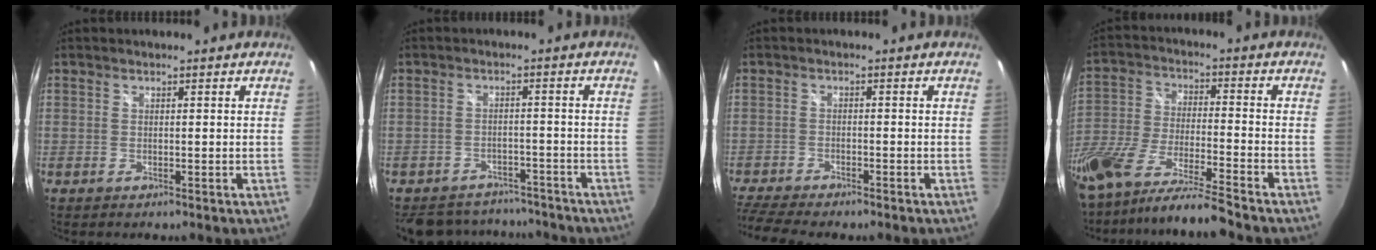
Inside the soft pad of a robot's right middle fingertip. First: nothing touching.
{"total": 14.3, "force": [-12.1, 6.2, 4.2], "torque": [-0.103, 0.026, -0.159]}
{"total": 8.2, "force": [-7.3, 1.2, 3.6], "torque": [-0.101, -0.023, -0.127]}
{"total": 16.3, "force": [-13.6, 0.7, 9.0], "torque": [-0.185, -0.036, -0.253]}